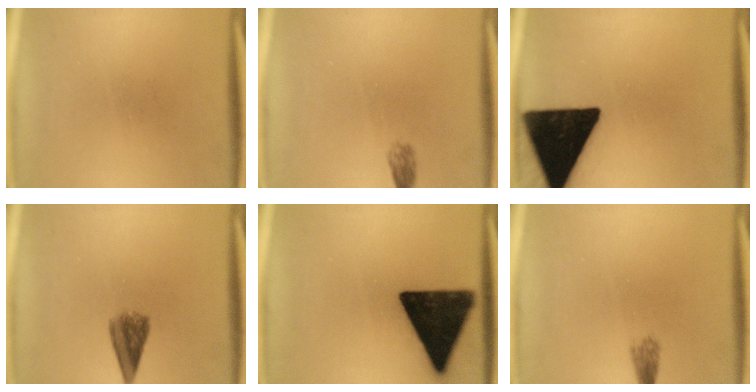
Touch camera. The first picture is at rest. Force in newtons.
{"total": 1.5}
{"total": 19.9}
{"total": 4.5}
{"total": 17.8}
{"total": 1.7}